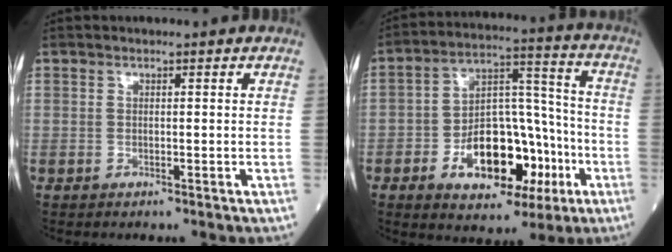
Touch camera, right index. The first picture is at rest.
{"total": 15.3, "force": [-5.7, 8.0, 11.8], "torque": [-0.197, 0.026, -0.080]}